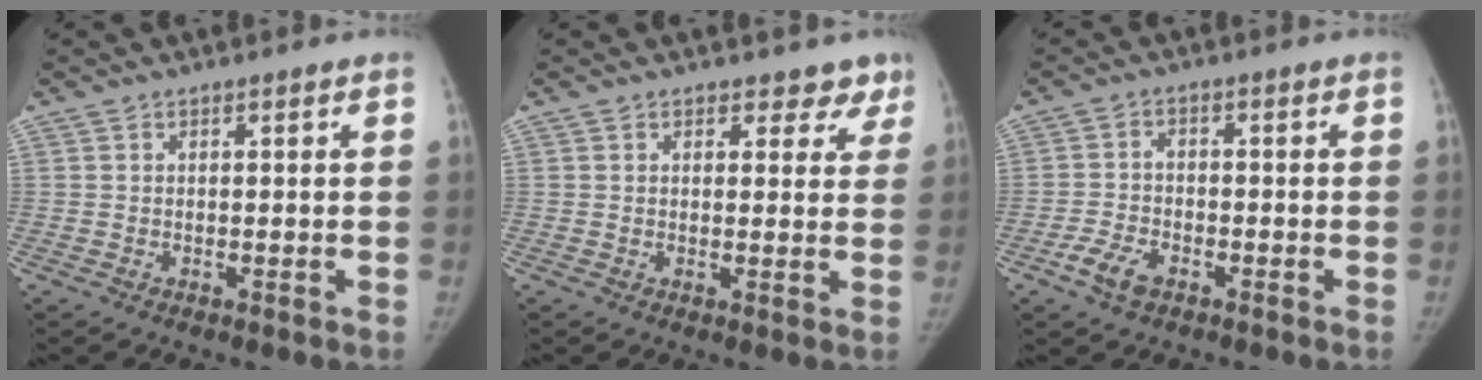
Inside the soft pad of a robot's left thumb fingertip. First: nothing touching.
{"total": 4.6, "force": [3.7, 2.6, 0.5], "torque": [0.035, -0.019, 0.031]}
{"total": 5.3, "force": [-3.0, 3.0, 3.1], "torque": [-0.061, 0.013, -0.057]}